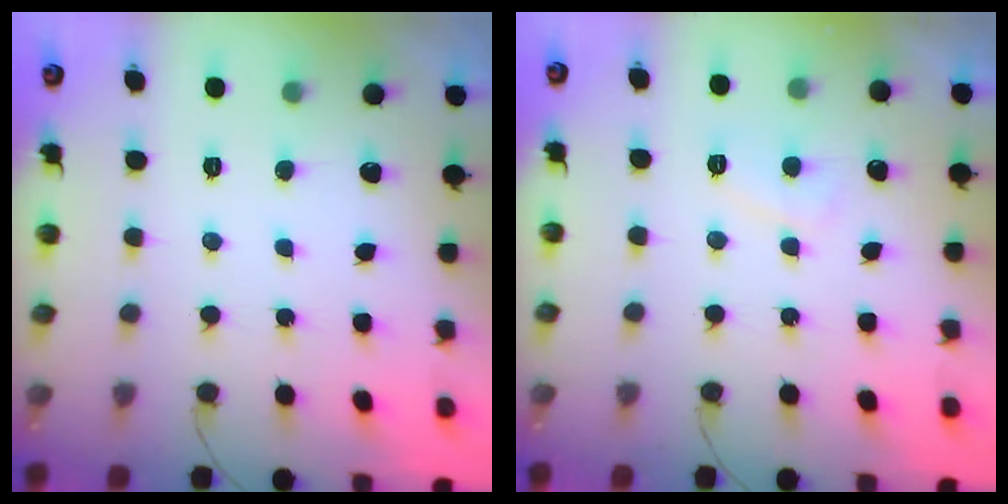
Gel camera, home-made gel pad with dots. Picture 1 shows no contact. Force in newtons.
{"total": 2.9, "press": 2.9, "slide": 0.1}